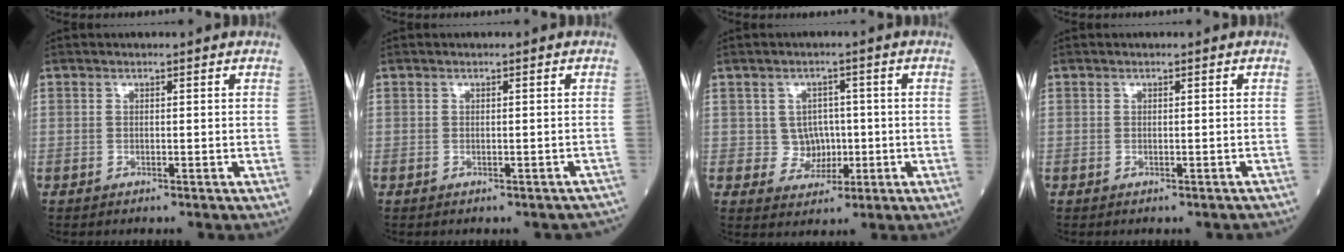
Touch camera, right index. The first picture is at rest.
{"total": 2.3, "force": [-2.0, 1.1, 0.6], "torque": [0.006, 0.009, -0.020]}
{"total": 4.2, "force": [0.0, 4.1, 1.2], "torque": [-0.005, 0.010, 0.006]}
{"total": 1.0, "force": [-0.9, 0.4, 0.4], "torque": [0.001, 0.002, -0.011]}